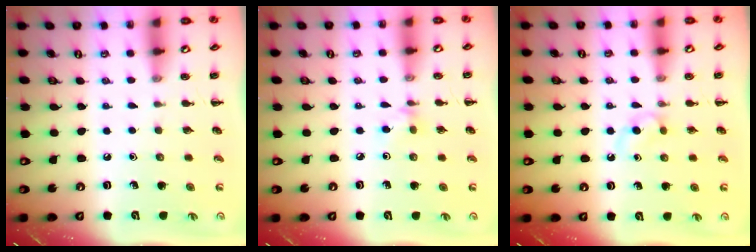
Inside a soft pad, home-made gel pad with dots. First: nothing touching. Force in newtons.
{"total": 4.0, "press": 3.8, "slide": 1.2}
{"total": 2.7, "press": 2.5, "slide": 1.2}